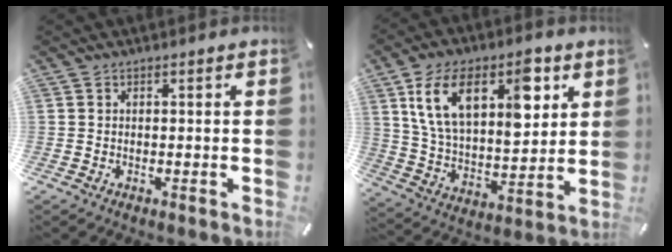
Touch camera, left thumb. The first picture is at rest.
{"total": 17.3, "force": [8.8, 9.7, 11.4], "torque": [-0.201, -0.022, 0.153]}